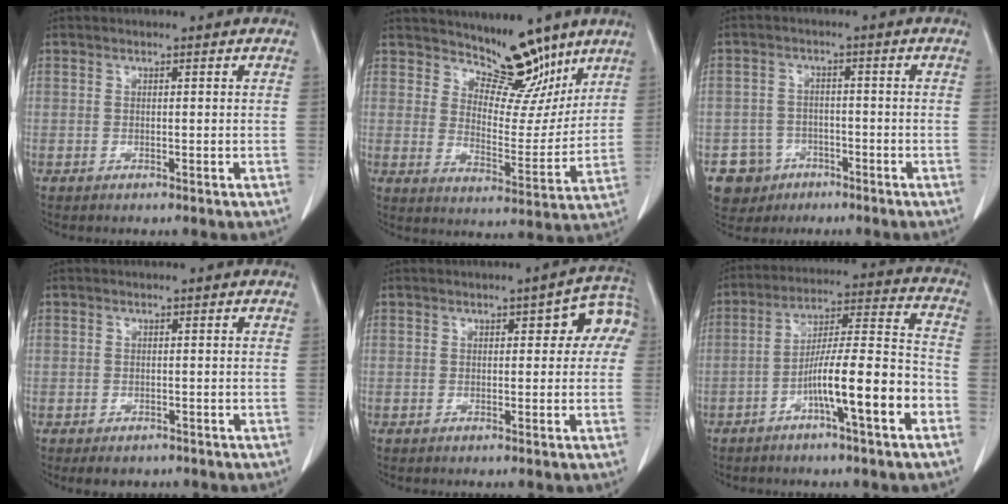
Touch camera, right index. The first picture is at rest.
{"total": 9.8, "force": [8.0, 3.8, 4.0], "torque": [-0.043, -0.015, 0.131]}
{"total": 6.0, "force": [-3.2, 5.1, 0.5], "torque": [-0.008, 0.009, -0.048]}
{"total": 2.9, "force": [-2.1, 1.9, 0.8], "torque": [-0.004, 0.001, -0.025]}
{"total": 5.7, "force": [1.3, 2.5, 5.0], "torque": [-0.048, 0.030, 0.011]}
{"total": 13.0, "force": [-5.6, 0.6, 11.7], "torque": [-0.197, 0.016, -0.089]}